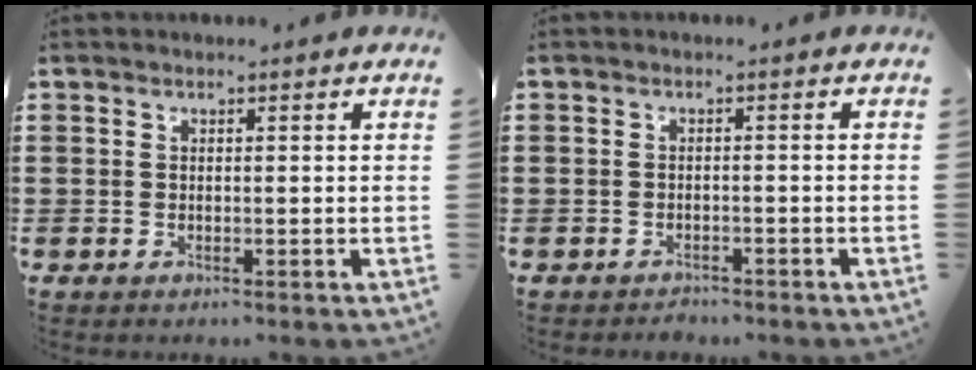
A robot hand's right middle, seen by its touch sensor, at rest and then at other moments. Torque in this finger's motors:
{"motor_torque": [-1.09, 1.05, -0.62, -0.21]}